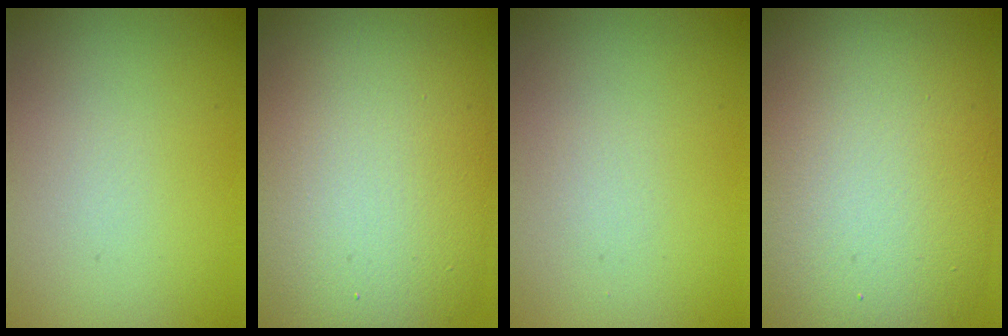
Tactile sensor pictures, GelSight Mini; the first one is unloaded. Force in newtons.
{"total": 13.7, "press": 13.7, "slide": 0.9}
{"total": 0.5, "press": 0.5, "slide": 0.0}
{"total": 13.5, "press": 13.5, "slide": 0.6}